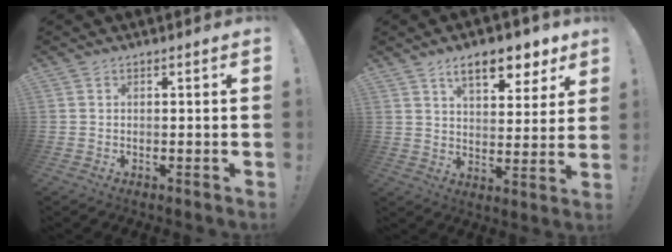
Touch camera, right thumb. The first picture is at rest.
{"total": 12.0, "force": [7.4, 4.9, 8.0], "torque": [-0.110, -0.037, 0.126]}